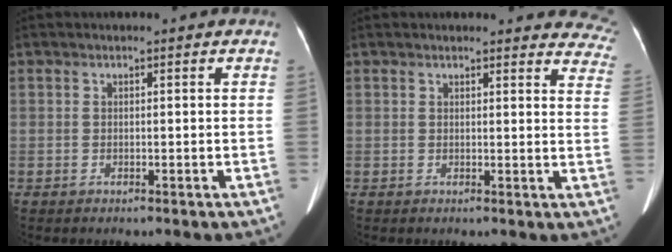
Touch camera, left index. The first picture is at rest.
{"total": 12.3, "force": [11.8, 3.0, 1.9], "torque": [0.030, -0.047, 0.088]}